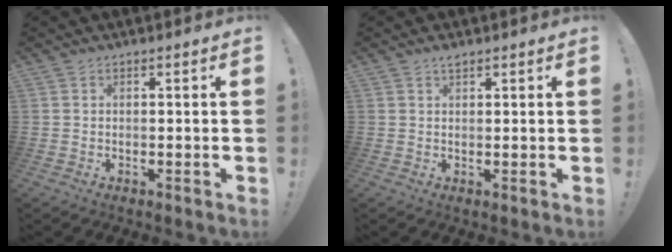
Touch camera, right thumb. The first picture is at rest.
{"total": 1.4, "force": [1.2, 0.2, 0.7], "torque": [-0.006, -0.005, 0.019]}